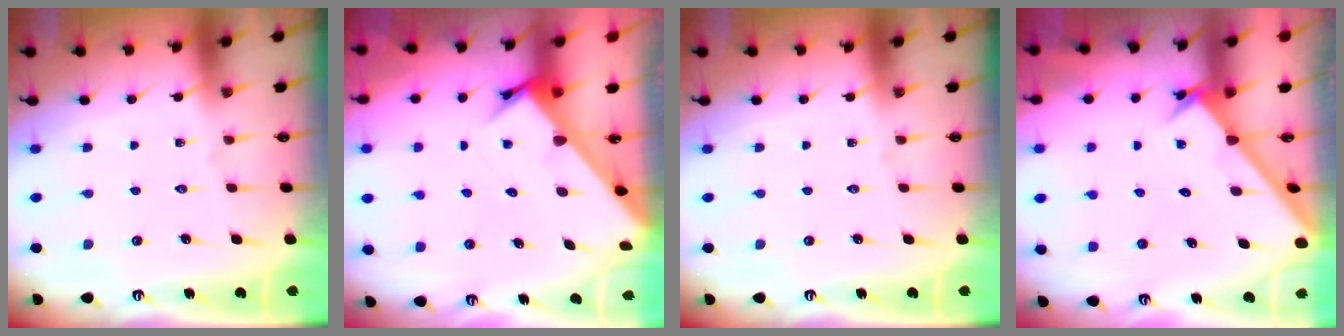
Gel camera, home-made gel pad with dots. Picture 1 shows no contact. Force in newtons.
{"total": 3.5, "press": 3.5, "slide": 0.1}
{"total": 0.0}
{"total": 2.1, "press": 2.1, "slide": 0.2}